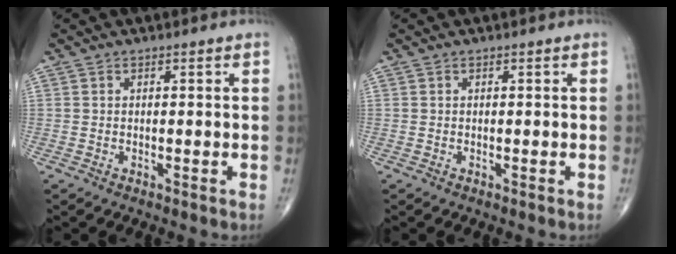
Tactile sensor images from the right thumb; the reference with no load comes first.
{"total": 0.0}